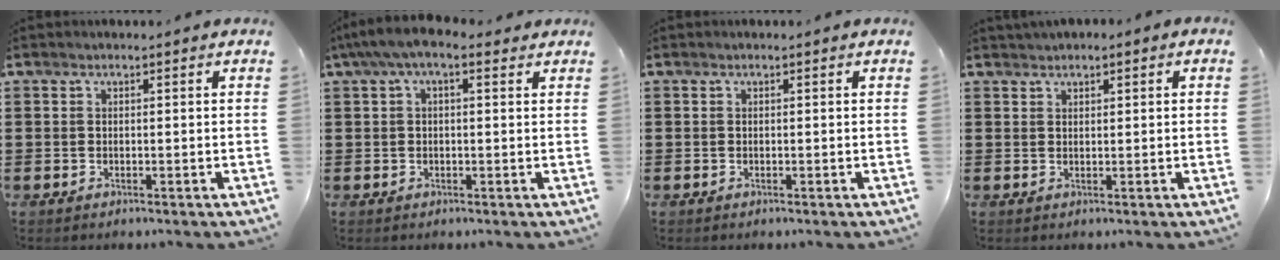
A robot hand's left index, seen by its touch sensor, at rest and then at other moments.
{"total": 4.1, "force": [1.2, 1.4, 3.6], "torque": [-0.070, 0.009, 0.019]}
{"total": 0.0}
{"total": 1.2, "force": [1.0, 0.5, 0.3], "torque": [-0.008, 0.004, 0.020]}